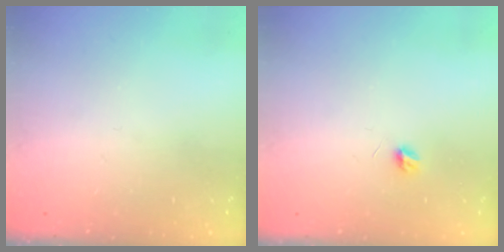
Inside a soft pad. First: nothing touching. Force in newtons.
{"total": 3.7, "press": 3.7, "slide": 0.3}